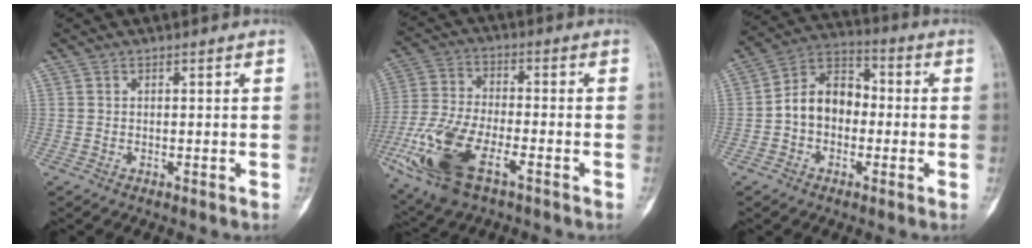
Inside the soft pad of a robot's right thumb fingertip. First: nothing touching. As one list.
[{"total": 16.8, "force": [-7.3, 7.5, 13.2], "torque": [-0.286, 0.007, -0.134]}, {"total": 10.5, "force": [-1.2, 7.9, 6.8], "torque": [-0.092, 0.038, -0.035]}]